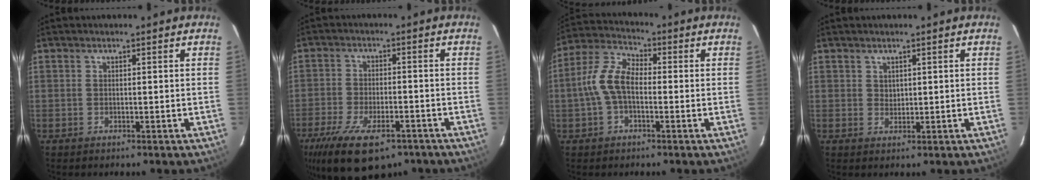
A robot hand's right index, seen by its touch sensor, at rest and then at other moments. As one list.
[{"total": 17.3, "force": [-11.4, 7.1, 10.9], "torque": [-0.228, -0.041, -0.181]}, {"total": 8.6, "force": [-1.2, 4.7, 7.0], "torque": [-0.153, 0.022, -0.027]}, {"total": 1.2, "force": [0.7, 1.0, 0.3], "torque": [0.000, 0.003, 0.012]}]